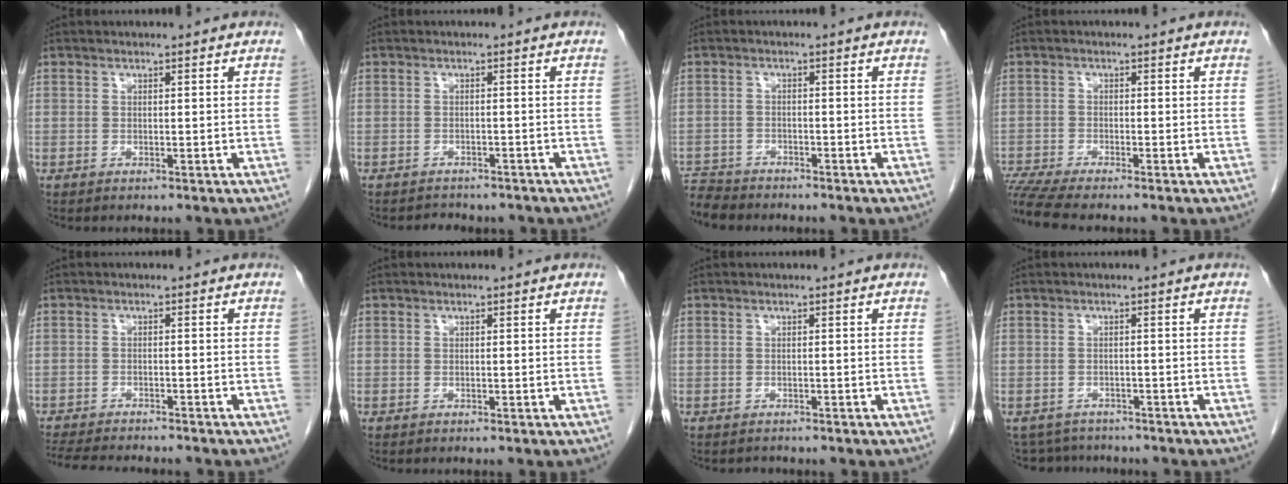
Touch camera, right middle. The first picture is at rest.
{"total": 5.1, "force": [-4.5, 2.1, 1.0], "torque": [-0.014, 0.005, -0.052]}
{"total": 4.5, "force": [-4.4, 0.8, -0.2], "torque": [0.005, -0.013, -0.082]}
{"total": 5.4, "force": [-5.0, -0.9, 2.1], "torque": [-0.041, -0.015, -0.091]}
{"total": 11.6, "force": [-10.3, 2.2, 4.9], "torque": [-0.082, -0.015, -0.143]}
{"total": 0.0}
{"total": 0.8, "force": [-0.8, 0.3, 0.0], "torque": [-0.004, -0.001, -0.012]}
{"total": 5.6, "force": [-5.1, 2.2, 0.3], "torque": [-0.003, 0.001, -0.071]}